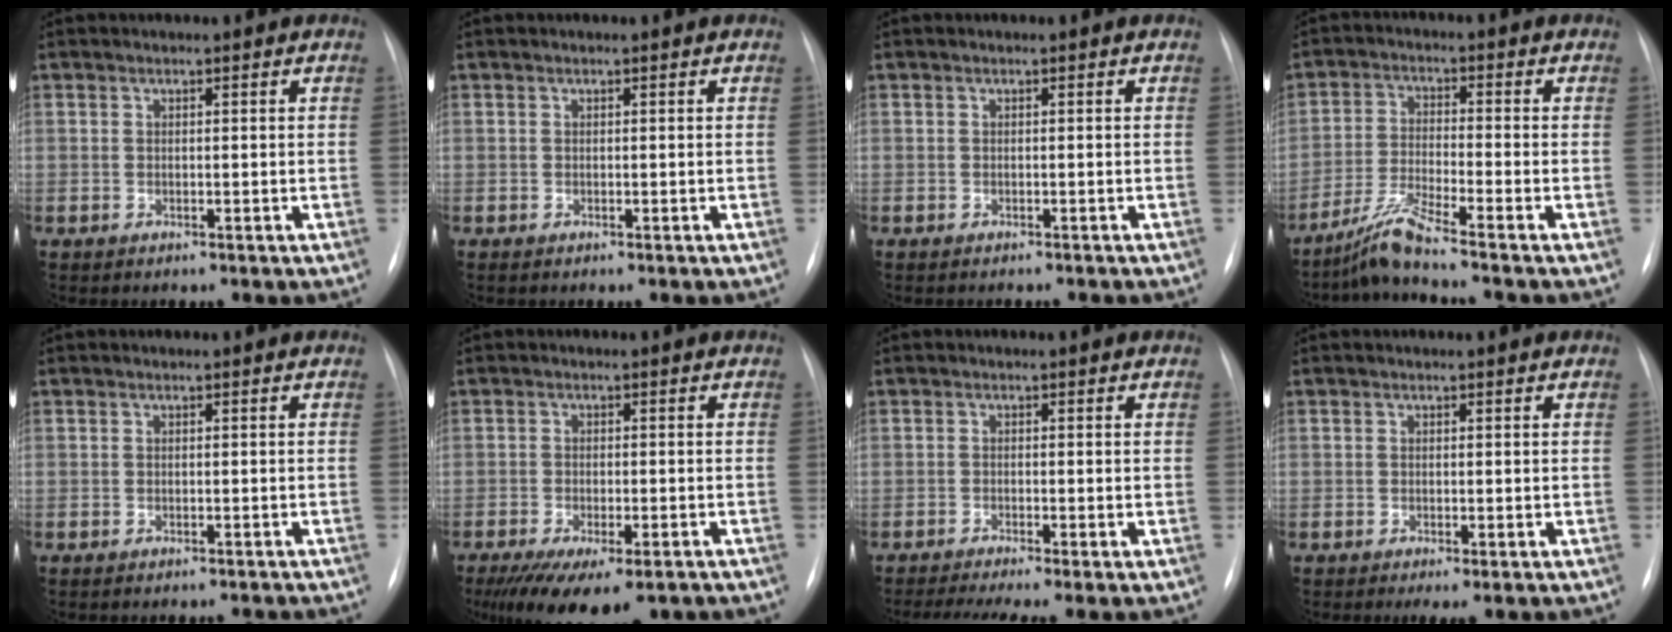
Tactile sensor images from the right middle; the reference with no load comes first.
{"total": 0.0}
{"total": 2.5, "force": [-2.4, 0.4, 0.8], "torque": [-0.015, -0.006, -0.026]}
{"total": 5.8, "force": [-4.9, -1.7, 2.6], "torque": [-0.063, -0.029, -0.100]}
{"total": 3.7, "force": [-3.5, 0.6, 1.0], "torque": [-0.016, -0.004, -0.038]}
{"total": 12.8, "force": [-8.9, 4.2, 8.3], "torque": [-0.141, -0.023, -0.129]}
{"total": 6.4, "force": [-4.9, -0.2, 4.1], "torque": [-0.069, -0.013, -0.077]}
{"total": 1.1, "force": [-0.5, 0.2, 1.0], "torque": [-0.019, -0.005, -0.006]}